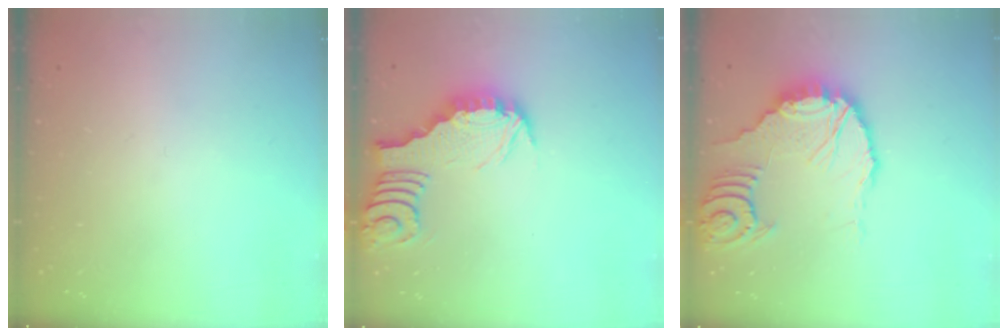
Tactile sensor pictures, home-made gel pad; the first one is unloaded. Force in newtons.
{"total": 3.4, "press": 3.4, "slide": 0.4}
{"total": 13.3, "press": 13.3, "slide": 1.6}